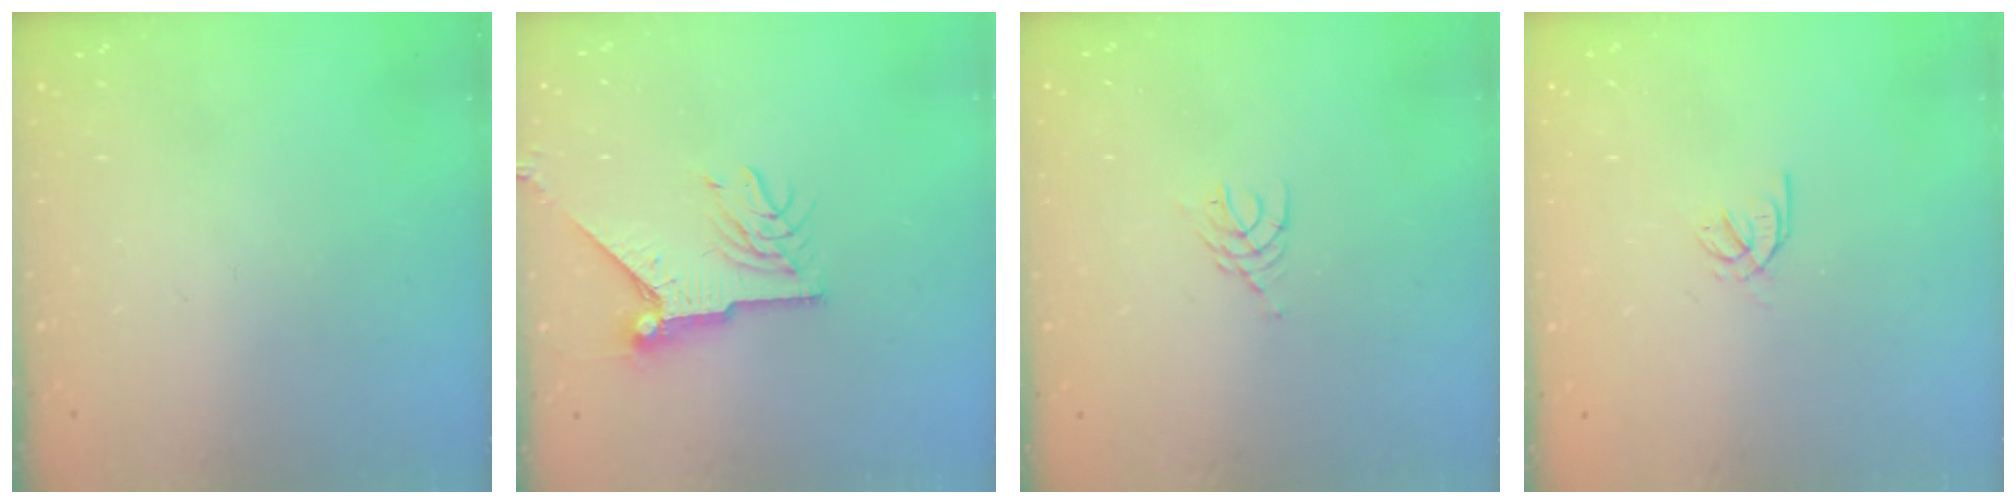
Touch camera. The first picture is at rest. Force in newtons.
{"total": 9.2, "press": 9.2, "slide": 0.3}
{"total": 3.2, "press": 3.1, "slide": 0.4}
{"total": 2.6, "press": 2.5, "slide": 0.6}